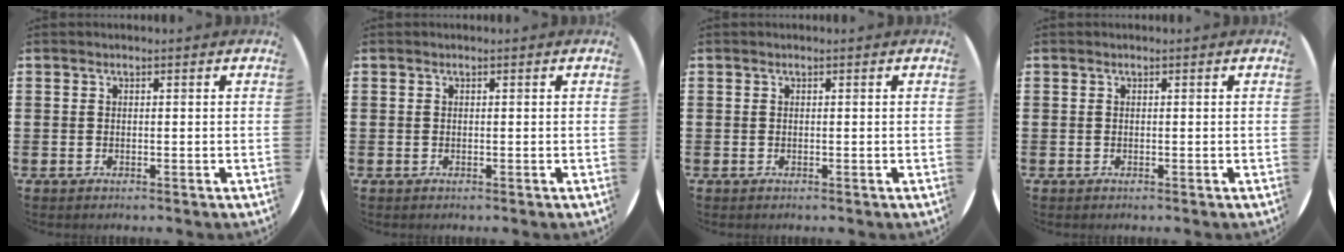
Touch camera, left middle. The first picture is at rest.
{"total": 0.0}
{"total": 0.0}
{"total": 0.0}